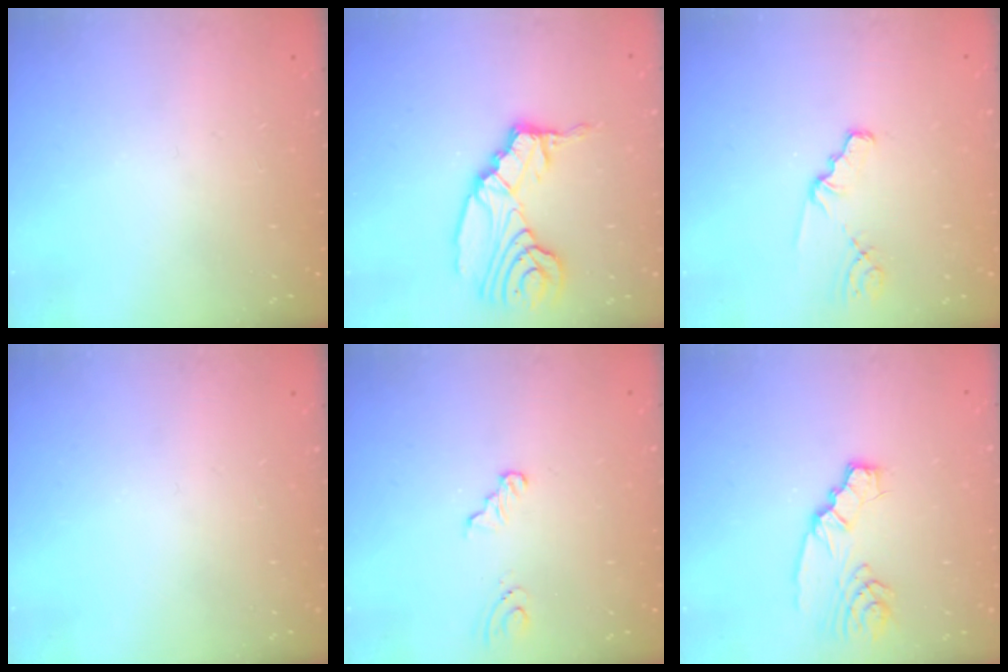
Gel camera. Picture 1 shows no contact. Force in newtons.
{"total": 13.5, "press": 13.4, "slide": 1.2}
{"total": 1.8, "press": 1.8, "slide": 0.2}
{"total": 0.0}
{"total": 2.7, "press": 2.3, "slide": 1.5}
{"total": 5.1, "press": 5.1, "slide": 0.1}